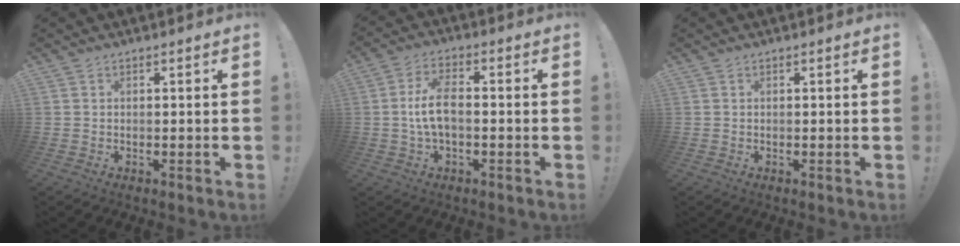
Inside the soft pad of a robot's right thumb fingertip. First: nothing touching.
{"total": 8.5, "force": [-0.8, 3.7, 7.6], "torque": [-0.161, 0.008, -0.014]}
{"total": 0.0}